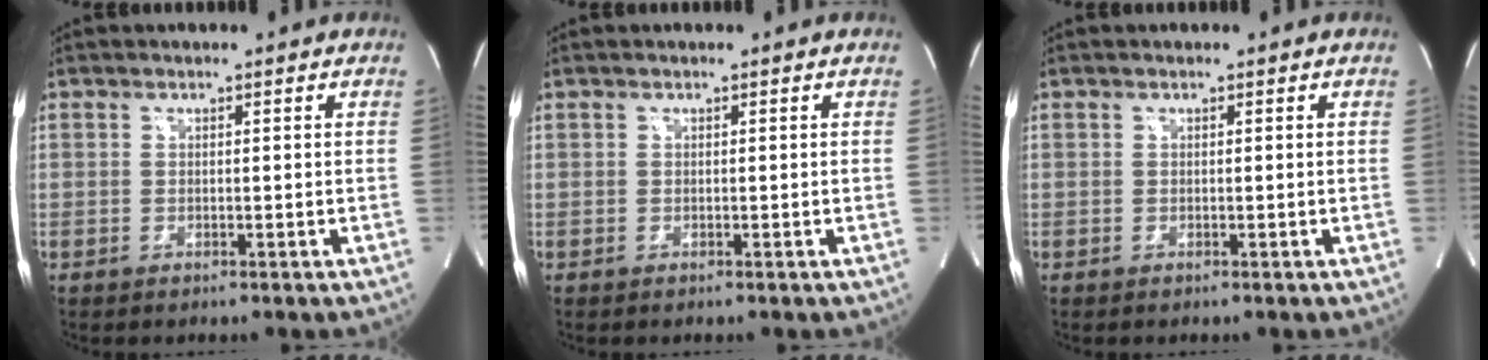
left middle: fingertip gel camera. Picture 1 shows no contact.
{"total": 0.0}
{"total": 0.0}